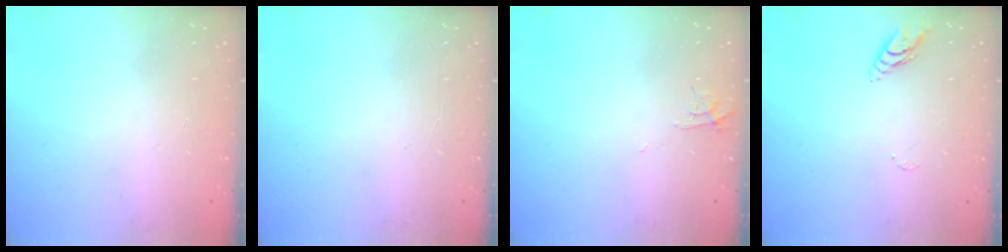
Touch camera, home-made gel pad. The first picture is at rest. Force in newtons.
{"total": 2.4, "press": 2.4, "slide": 0.2}
{"total": 4.5, "press": 4.5, "slide": 0.3}
{"total": 5.2, "press": 5.2, "slide": 0.4}